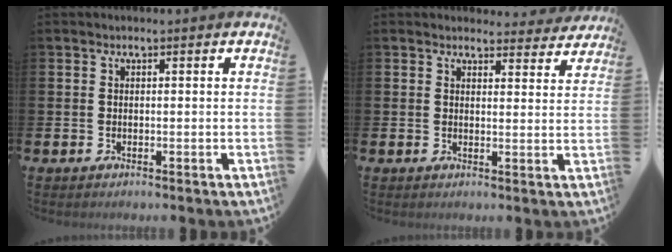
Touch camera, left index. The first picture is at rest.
{"total": 3.2, "force": [3.1, 0.9, 0.2], "torque": [0.007, -0.020, 0.052]}